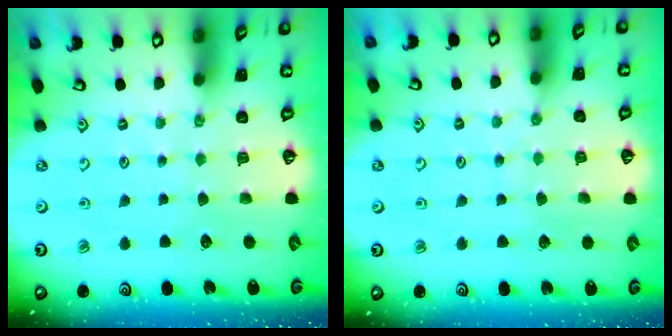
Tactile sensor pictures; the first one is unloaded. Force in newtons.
{"total": 3.8, "press": 3.7, "slide": 0.3}